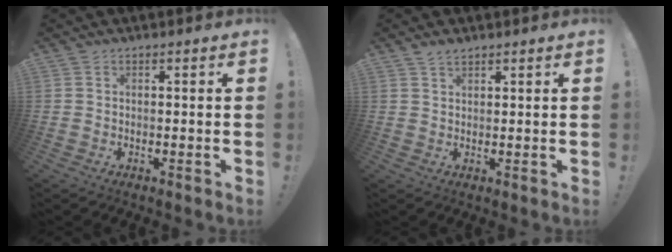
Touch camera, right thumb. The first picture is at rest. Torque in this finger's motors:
{"motor_torque": [-0.06, 0.01, 0.18, 0.03, 0.00]}